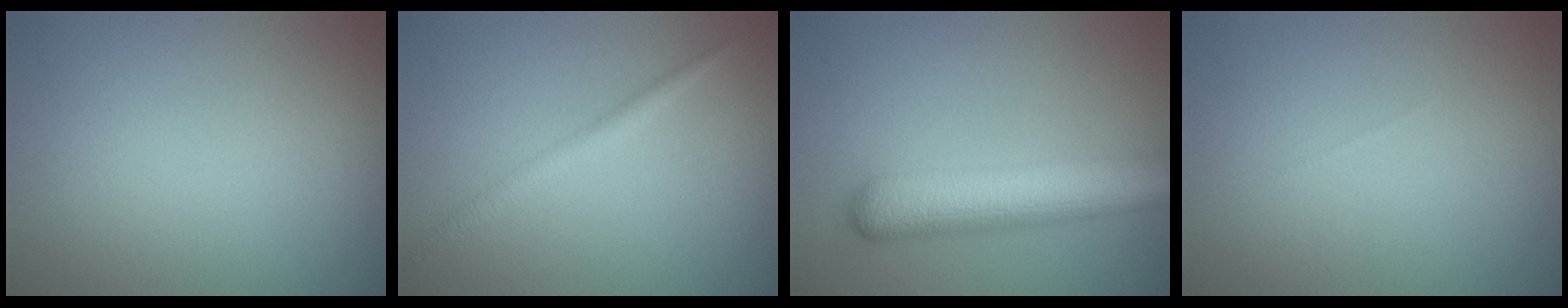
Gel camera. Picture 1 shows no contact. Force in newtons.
{"total": 1.7, "press": 1.7, "slide": 0.1}
{"total": 7.6, "press": 7.6, "slide": 0.3}
{"total": 0.0}